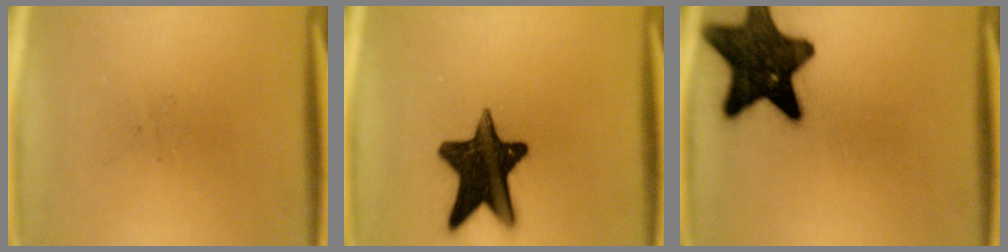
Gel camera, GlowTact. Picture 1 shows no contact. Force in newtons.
{"total": 16.5}
{"total": 15.8}